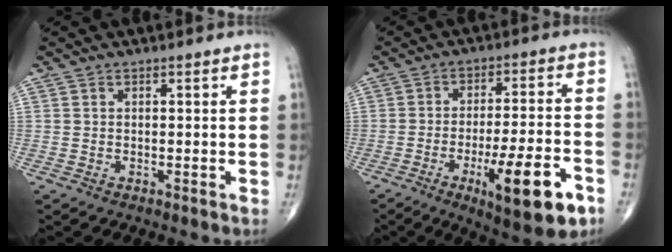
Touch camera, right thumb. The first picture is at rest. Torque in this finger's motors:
{"motor_torque": [2.13, 2.03, 1.20, -1.07, 0.46]}